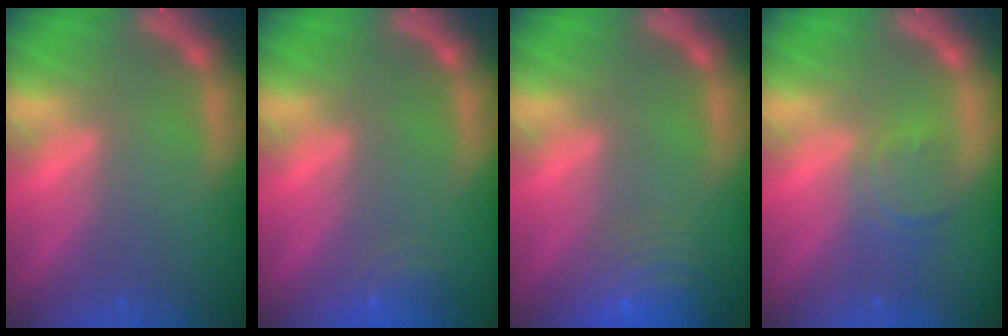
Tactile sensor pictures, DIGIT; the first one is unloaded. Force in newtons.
{"total": 2.5}
{"total": 9.5}
{"total": 3.0}